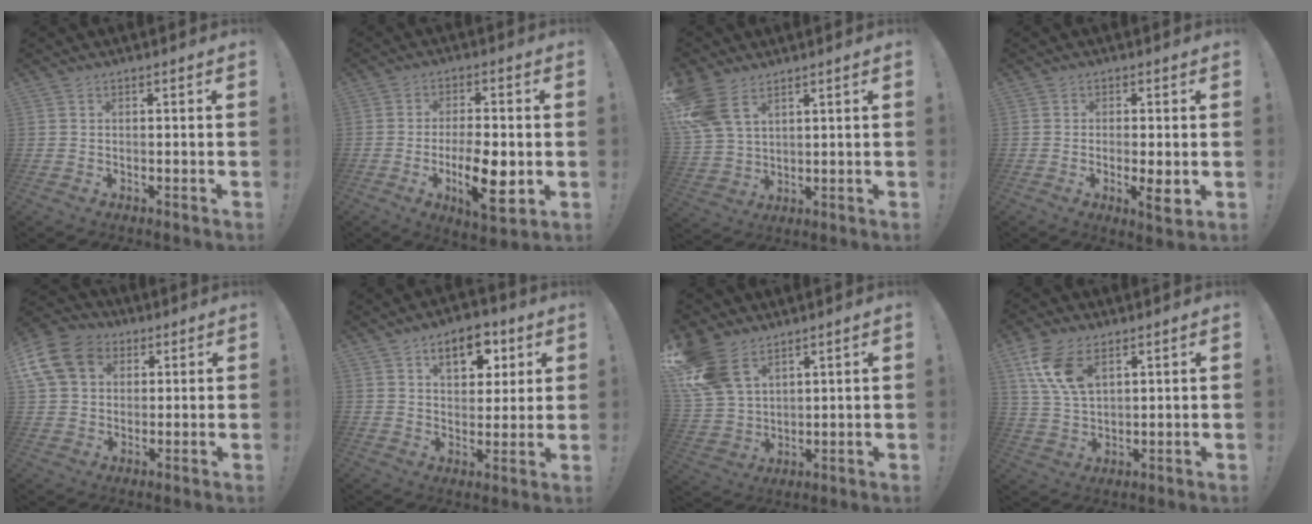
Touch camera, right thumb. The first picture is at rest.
{"total": 13.6, "force": [-3.4, 4.8, 12.3], "torque": [-0.201, 0.002, -0.055]}
{"total": 10.7, "force": [6.4, 6.2, 6.0], "torque": [-0.129, -0.022, 0.129]}
{"total": 5.7, "force": [-1.4, 1.1, 5.4], "torque": [-0.074, -0.006, -0.019]}
{"total": 14.6, "force": [5.0, 11.6, 7.2], "torque": [-0.128, -0.011, 0.103]}
{"total": 11.2, "force": [5.5, 6.7, 7.1], "torque": [-0.093, -0.014, 0.095]}
{"total": 14.4, "force": [9.0, 8.7, 7.1], "torque": [-0.141, -0.043, 0.179]}
{"total": 11.8, "force": [6.2, 6.4, 7.7], "torque": [-0.163, -0.013, 0.119]}